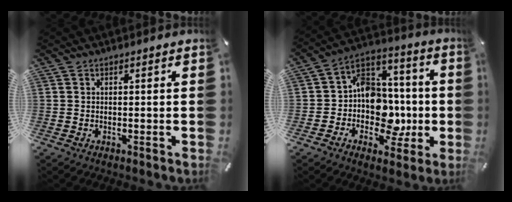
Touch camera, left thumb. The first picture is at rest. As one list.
[{"total": 13.5, "force": [-2.4, 11.7, 6.2], "torque": [-0.098, 0.006, -0.028]}]